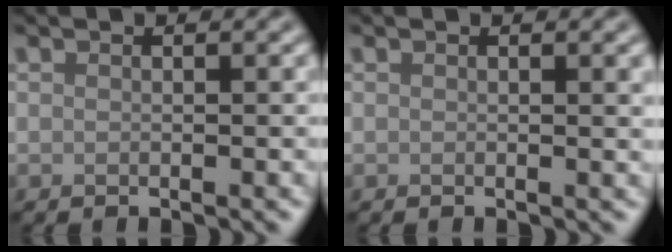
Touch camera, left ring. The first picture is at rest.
{"total": 1.0, "force": [0.3, 0.2, 0.9], "torque": [-0.006, 0.001, 0.003]}